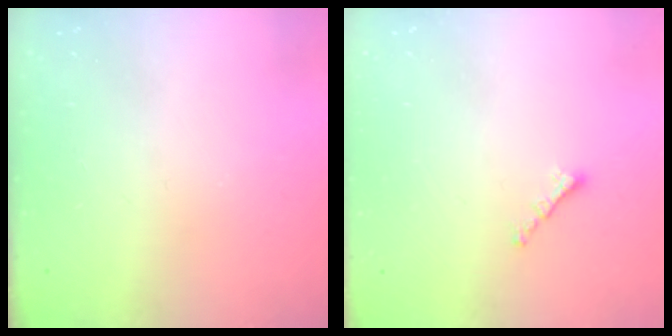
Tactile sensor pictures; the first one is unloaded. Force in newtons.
{"total": 0.8, "press": 0.7, "slide": 0.4}